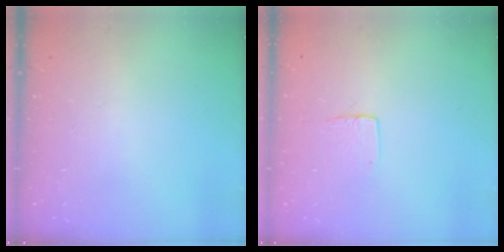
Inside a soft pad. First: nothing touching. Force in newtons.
{"total": 4.3, "press": 4.3, "slide": 0.4}